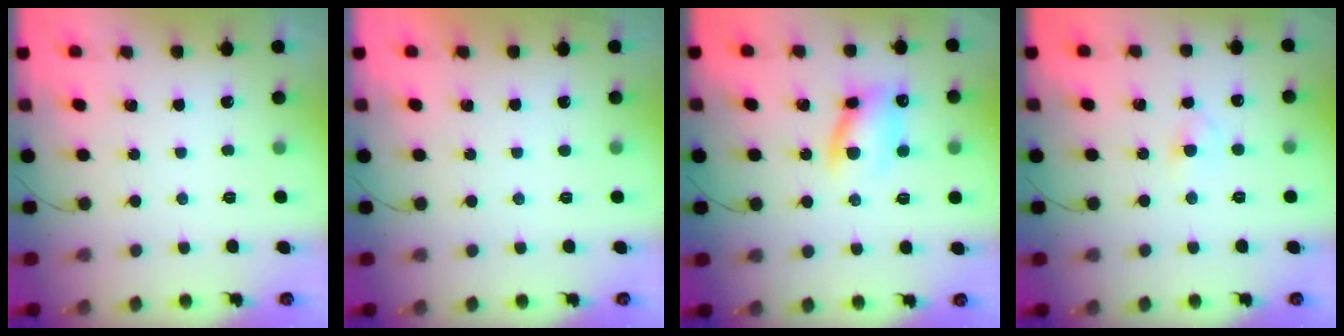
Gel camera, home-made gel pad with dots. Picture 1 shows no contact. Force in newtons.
{"total": 1.0, "press": 0.9, "slide": 0.2}
{"total": 10.2, "press": 10.0, "slide": 1.9}
{"total": 2.5, "press": 2.3, "slide": 1.0}